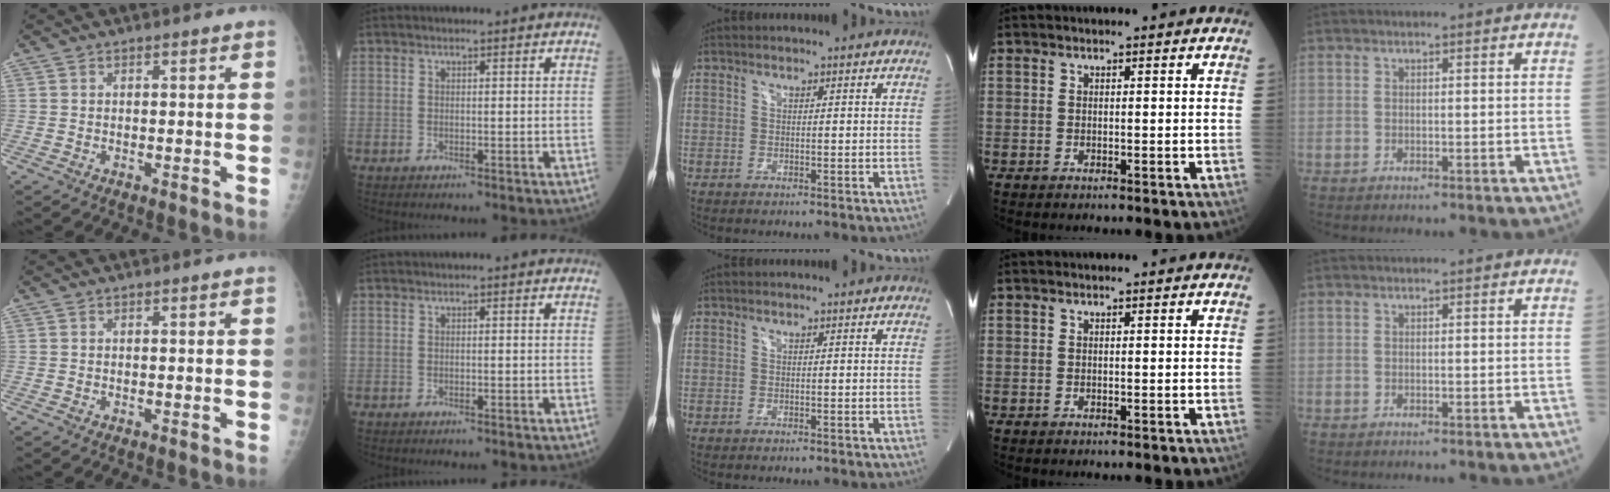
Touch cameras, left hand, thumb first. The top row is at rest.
{}